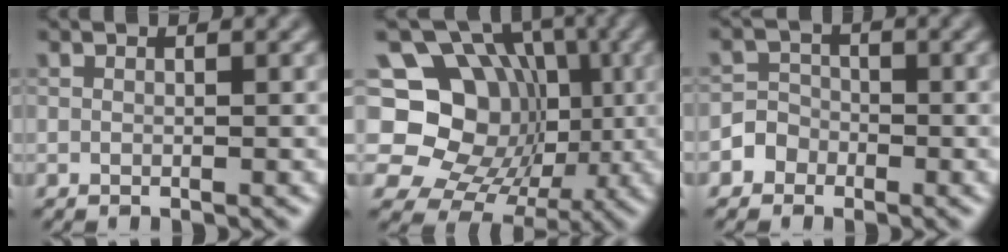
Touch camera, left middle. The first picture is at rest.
{"total": 14.1, "force": [0.4, 12.2, 7.1], "torque": [-0.095, 0.023, -0.030]}
{"total": 2.4, "force": [-1.3, 2.0, 0.2], "torque": [0.024, 0.006, -0.032]}